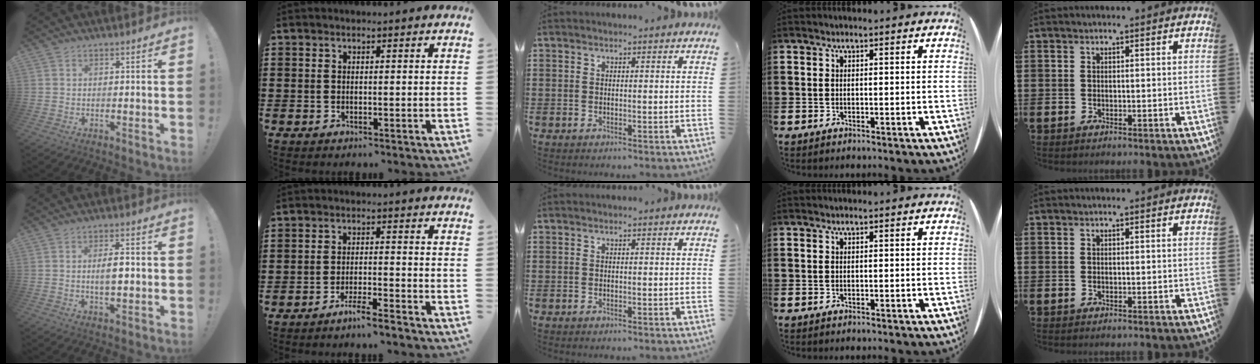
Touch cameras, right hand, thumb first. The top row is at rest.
{"thumb": {"total": 5.7, "force": [-0.1, 2.6, 5.1], "torque": [-0.081, 0.001, -0.008]}, "index": {"total": 3.5, "force": [-3.3, -0.4, 1.3], "torque": [-0.030, -0.003, -0.064]}}